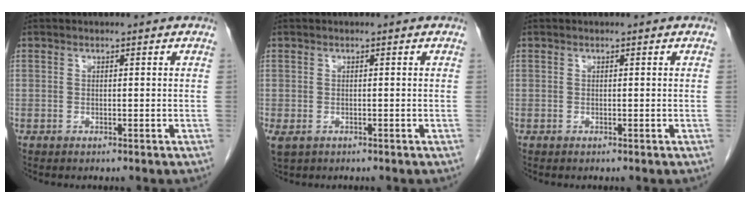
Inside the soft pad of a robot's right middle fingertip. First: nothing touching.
{"total": 2.2, "force": [-1.0, 1.4, 1.4], "torque": [-0.035, -0.007, -0.009]}
{"total": 0.0}